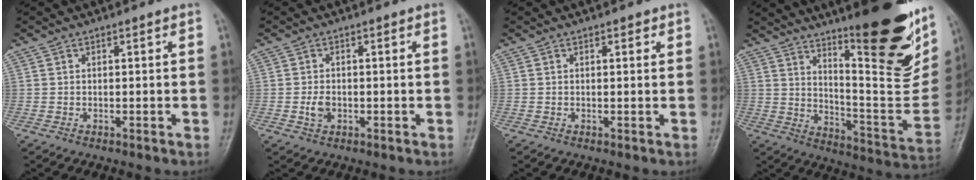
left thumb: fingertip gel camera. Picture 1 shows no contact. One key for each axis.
{"total": 2.5, "fx": -0.6, "fy": 1.7, "fz": 1.7, "tx": -0.026, "ty": 0.001, "tz": -0.012}
{"total": 1.0, "fx": 0.5, "fy": 0.5, "fz": 0.7, "tx": -0.003, "ty": -0.001, "tz": 0.005}
{"total": 27.8, "fx": 15.8, "fy": 7.3, "fz": 21.7, "tx": -0.266, "ty": -0.080, "tz": 0.241}